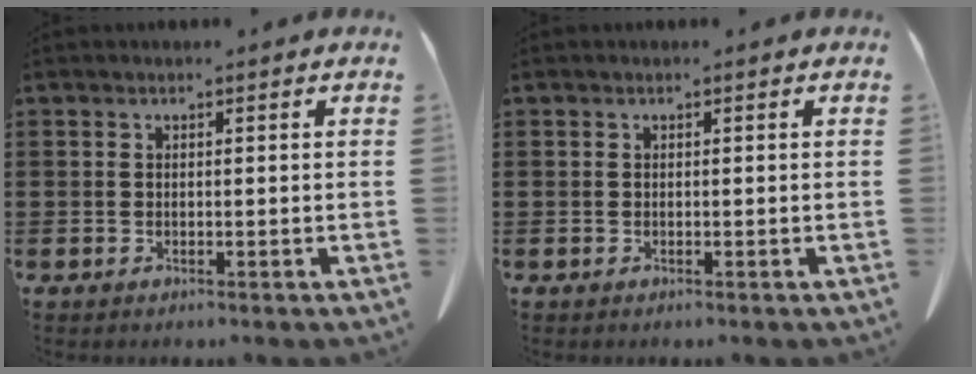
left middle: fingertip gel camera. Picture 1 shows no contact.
{"total": 0.0}